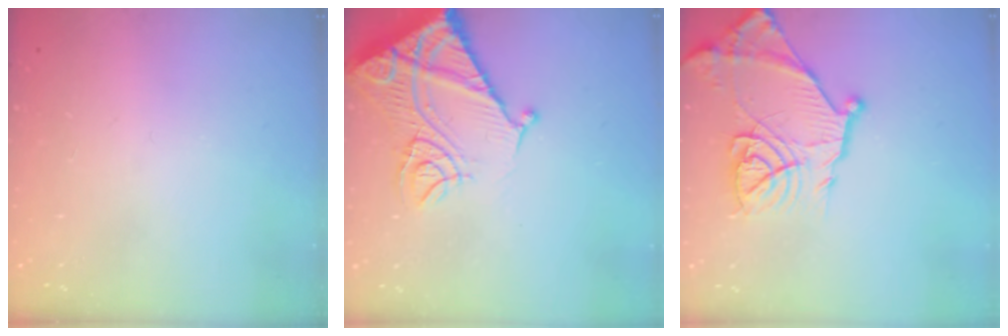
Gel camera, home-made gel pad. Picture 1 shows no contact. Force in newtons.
{"total": 16.1, "press": 16.0, "slide": 1.8}
{"total": 18.2, "press": 18.2, "slide": 1.4}